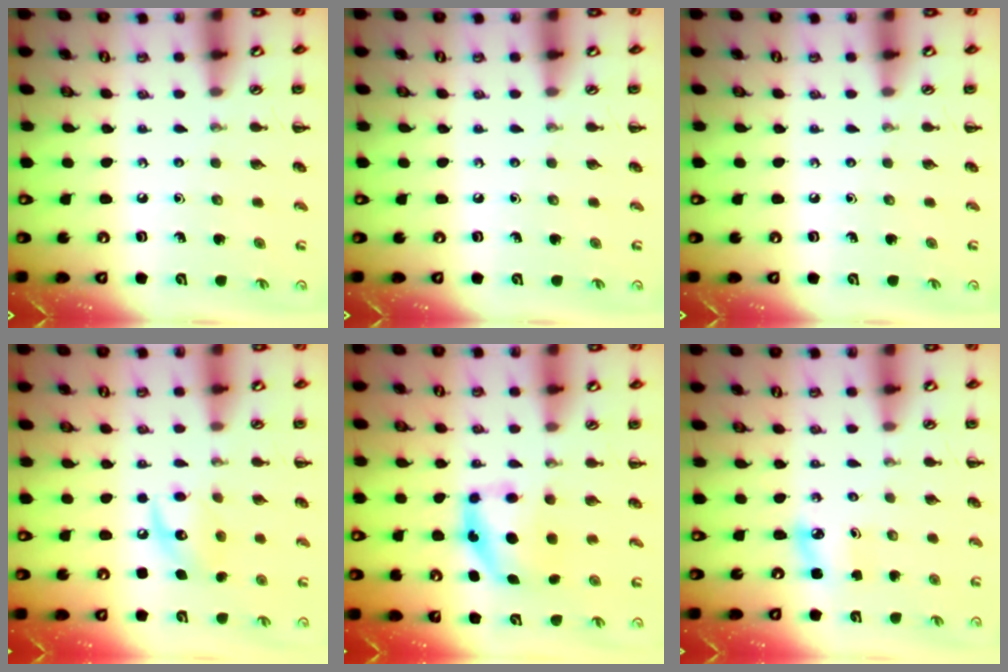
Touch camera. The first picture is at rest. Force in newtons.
{"total": 0.0}
{"total": 0.0}
{"total": 9.7, "press": 9.7, "slide": 0.7}
{"total": 6.6, "press": 6.5, "slide": 1.0}
{"total": 3.8, "press": 3.7, "slide": 0.8}